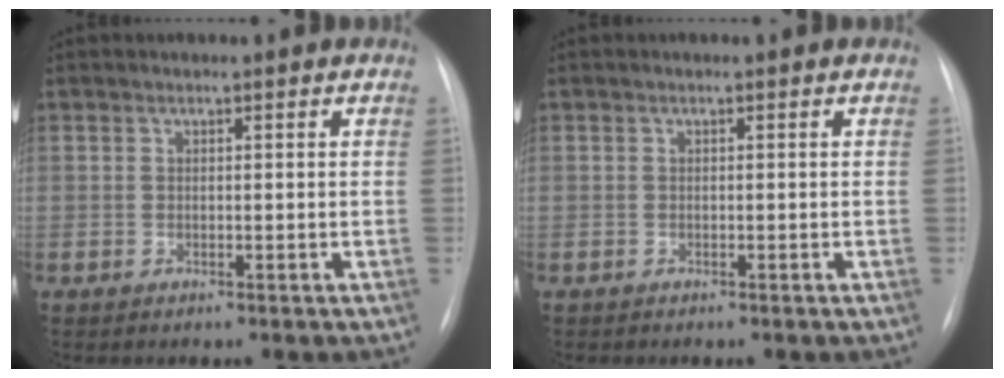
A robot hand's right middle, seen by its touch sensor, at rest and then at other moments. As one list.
[{"total": 0.0}]